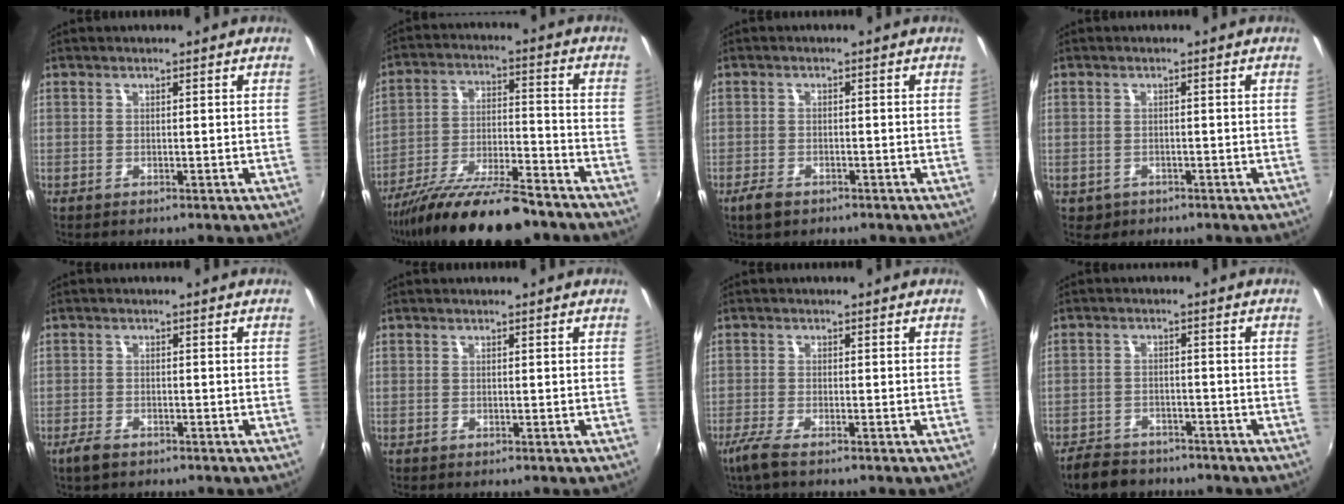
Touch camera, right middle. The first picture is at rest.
{"total": 17.5, "force": [-14.1, 3.4, 9.8], "torque": [-0.188, -0.033, -0.234]}
{"total": 3.2, "force": [-2.3, 1.5, 1.6], "torque": [-0.041, -0.006, -0.043]}
{"total": 2.4, "force": [-1.0, 2.0, 0.7], "torque": [-0.022, -0.003, -0.011]}
{"total": 3.0, "force": [-2.2, 1.2, 1.6], "torque": [-0.042, -0.006, -0.044]}
{"total": 0.0}
{"total": 3.4, "force": [-2.4, 0.3, 2.4], "torque": [-0.061, -0.011, -0.051]}
{"total": 7.8, "force": [-6.5, 3.7, 2.2], "torque": [-0.070, 0.002, -0.102]}